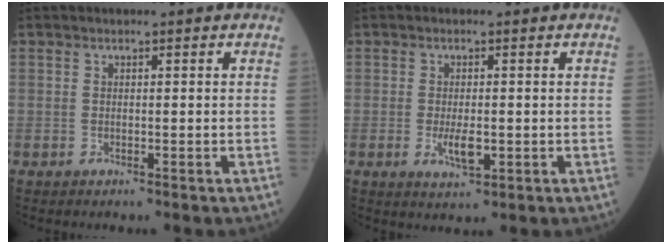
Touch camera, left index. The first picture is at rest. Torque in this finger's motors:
{"motor_torque": [0.69, 0.18, 0.34, 0.08]}